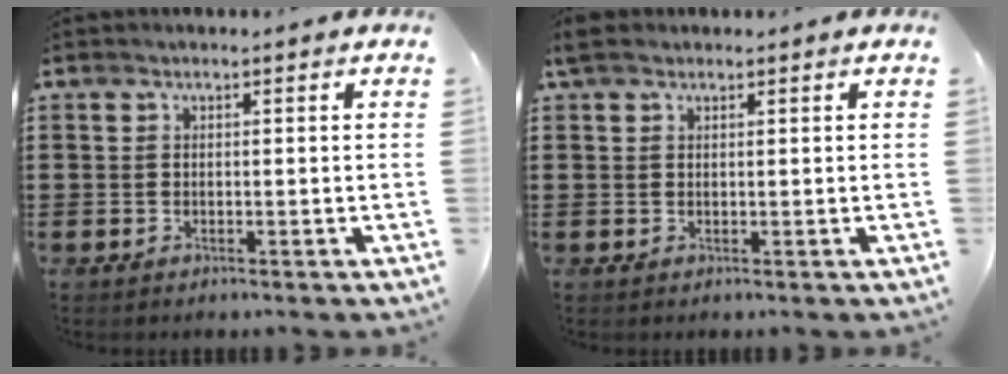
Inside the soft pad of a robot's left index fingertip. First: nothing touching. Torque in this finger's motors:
{"motor_torque": [0.39, -0.42, 0.18, 0.03]}